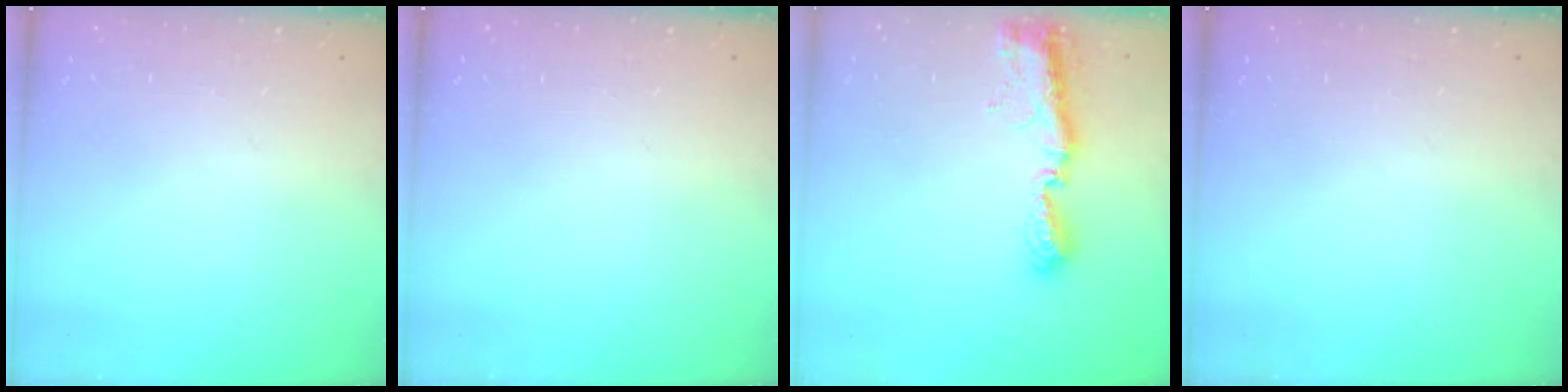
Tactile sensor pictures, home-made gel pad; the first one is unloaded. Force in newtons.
{"total": 0.0}
{"total": 9.9, "press": 9.9, "slide": 0.7}
{"total": 0.0}